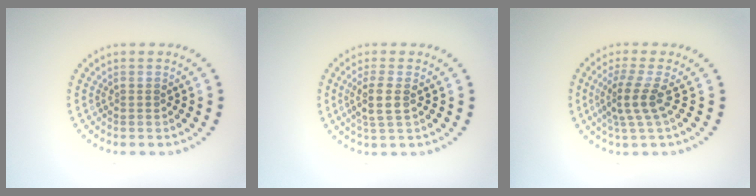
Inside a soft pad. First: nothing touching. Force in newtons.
{"total": 2.4, "press": 2.0, "slide": 1.2}
{"total": 3.0, "press": 2.0, "slide": 2.2}